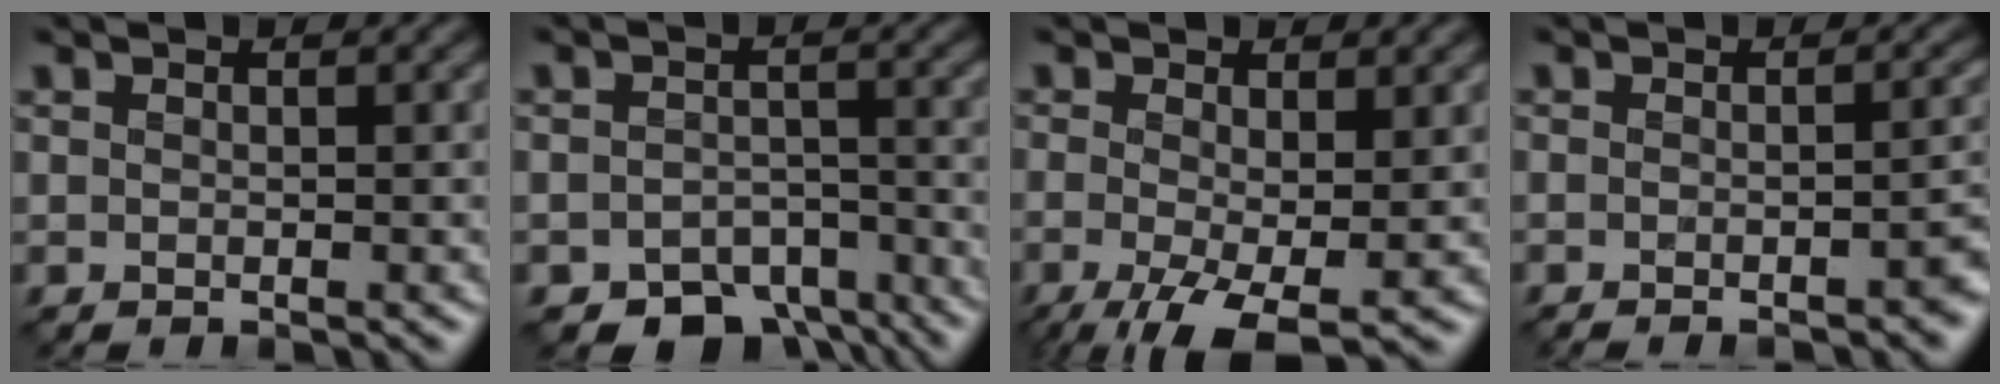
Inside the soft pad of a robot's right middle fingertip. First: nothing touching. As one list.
[{"total": 5.9, "force": [-4.5, 3.1, 2.2], "torque": [-0.021, -0.011, -0.068]}, {"total": 6.8, "force": [-2.3, 2.6, 5.9], "torque": [-0.128, -0.017, -0.035]}, {"total": 3.9, "force": [-2.3, 1.0, 3.0], "torque": [-0.026, 0.000, -0.032]}]